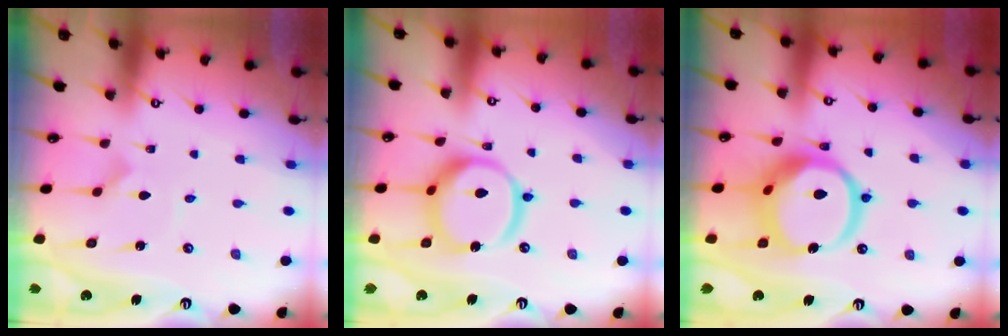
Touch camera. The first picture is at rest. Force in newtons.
{"total": 15.7, "press": 15.6, "slide": 1.6}
{"total": 16.8, "press": 16.7, "slide": 1.8}